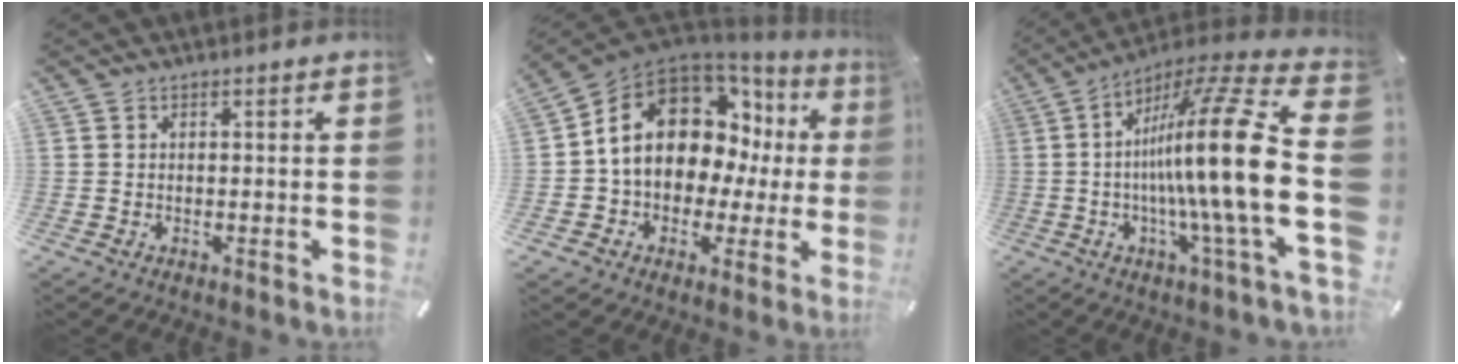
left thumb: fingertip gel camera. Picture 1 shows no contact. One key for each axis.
{"total": 14.5, "fx": 4.5, "fy": 10.7, "fz": 8.6, "tx": -0.157, "ty": -0.028, "tz": 0.081}
{"total": 25.3, "fx": -1.5, "fy": 1.0, "fz": 25.2, "tx": -0.466, "ty": -0.022, "tz": -0.048}